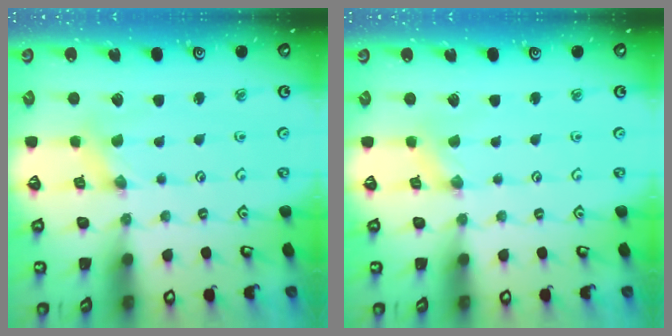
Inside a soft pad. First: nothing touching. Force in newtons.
{"total": 0.0}